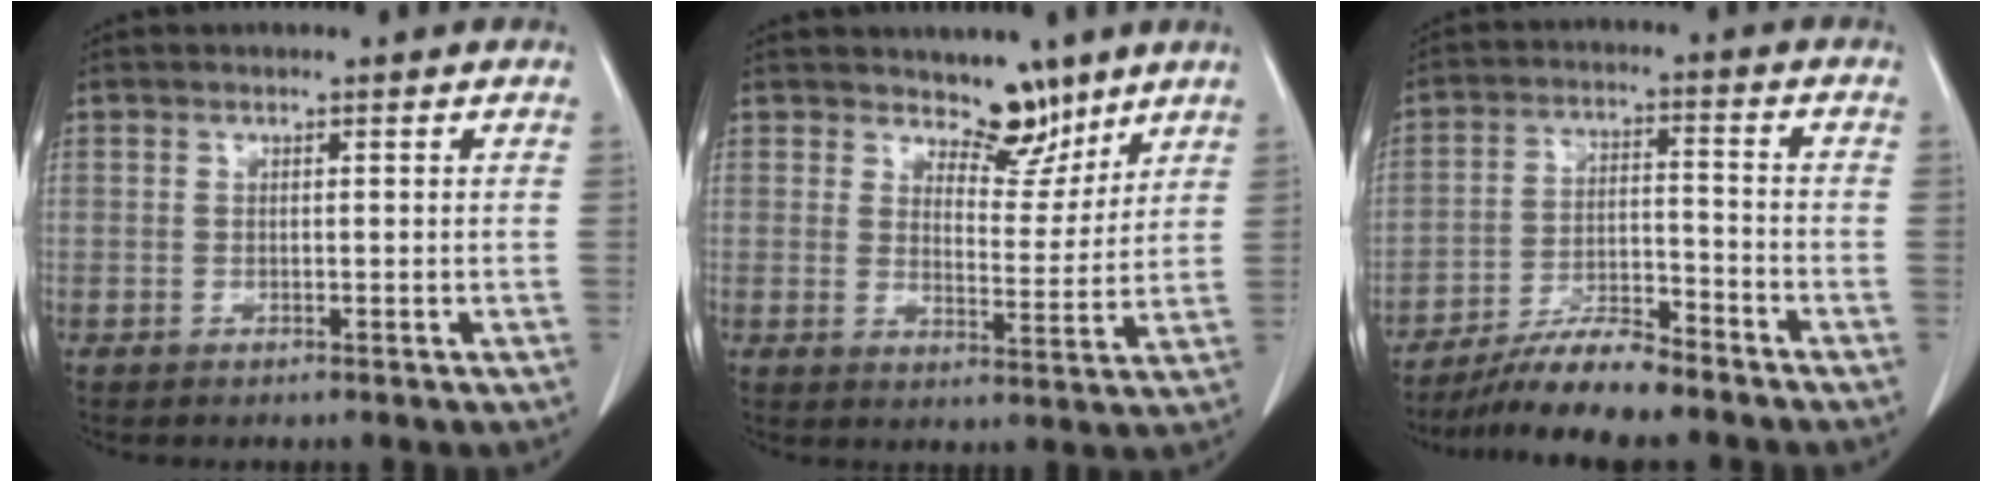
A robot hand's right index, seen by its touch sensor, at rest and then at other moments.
{"total": 6.6, "force": [5.3, 3.0, 2.5], "torque": [-0.022, -0.010, 0.084]}
{"total": 8.4, "force": [-7.4, 0.8, 3.8], "torque": [-0.068, -0.008, -0.134]}